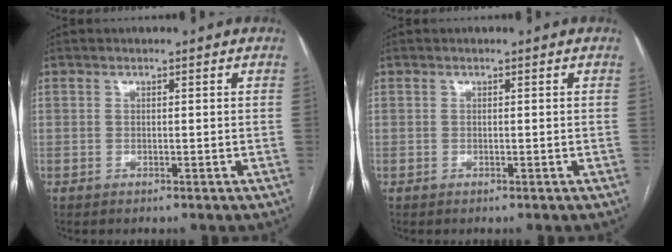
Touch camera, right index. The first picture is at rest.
{"total": 0.0}